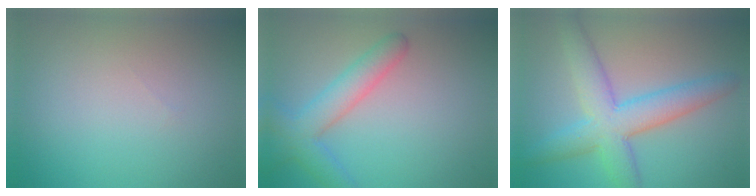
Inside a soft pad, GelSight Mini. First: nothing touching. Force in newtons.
{"total": 4.2, "press": 4.2, "slide": 0.2}
{"total": 6.6, "press": 6.6, "slide": 0.1}